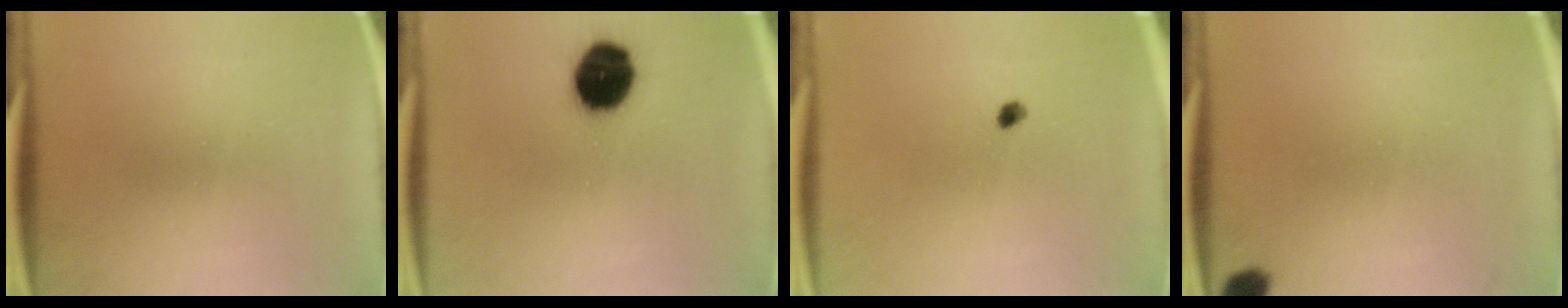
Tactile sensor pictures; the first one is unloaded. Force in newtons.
{"total": 14.4}
{"total": 1.2}
{"total": 3.1}